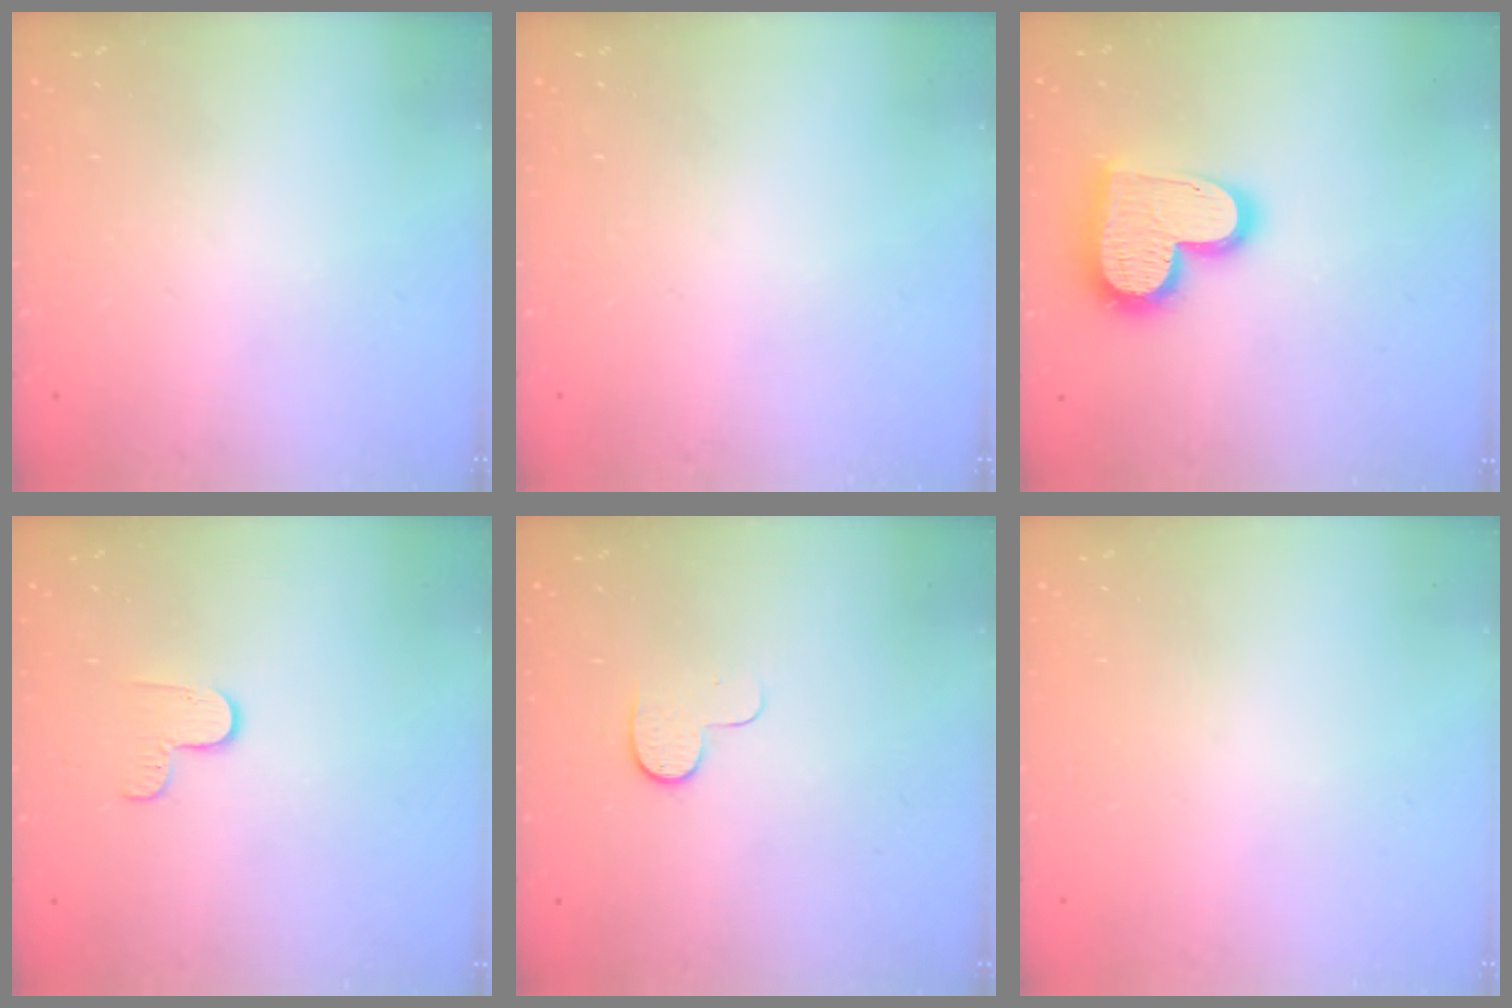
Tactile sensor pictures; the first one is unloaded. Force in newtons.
{"total": 0.0}
{"total": 17.4, "press": 17.3, "slide": 1.3}
{"total": 3.8, "press": 3.8, "slide": 0.4}
{"total": 5.7, "press": 5.7, "slide": 0.6}
{"total": 0.8, "press": 0.8, "slide": 0.1}